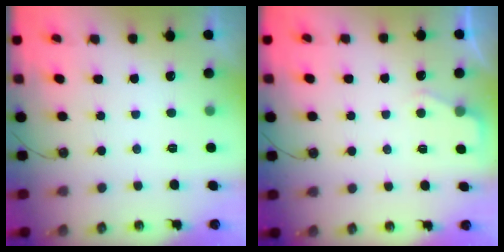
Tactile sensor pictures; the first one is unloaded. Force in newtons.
{"total": 2.8, "press": 2.7, "slide": 0.5}